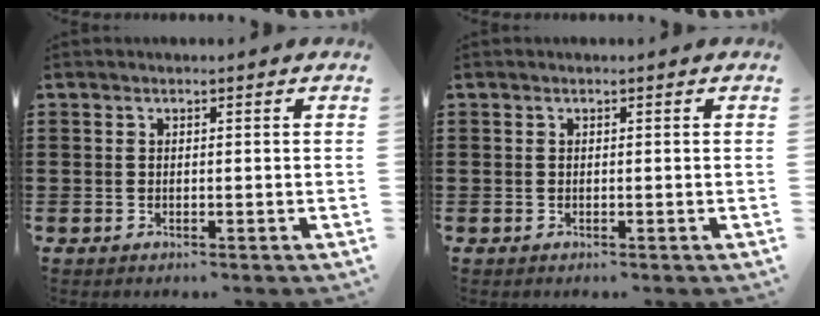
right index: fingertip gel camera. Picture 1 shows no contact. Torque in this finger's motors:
{"motor_torque": [0.00, 0.00, 0.00, 0.00]}